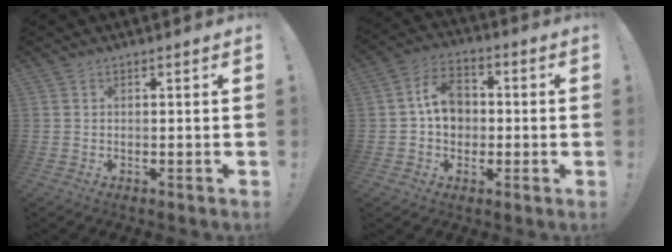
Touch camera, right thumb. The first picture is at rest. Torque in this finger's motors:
{"motor_torque": [0.84, 1.41, 0.17, 0.10, 0.06]}